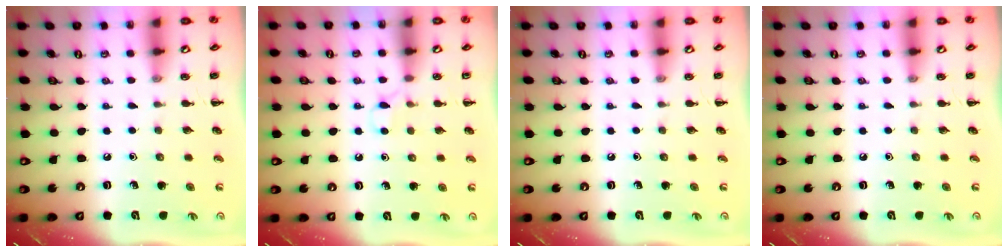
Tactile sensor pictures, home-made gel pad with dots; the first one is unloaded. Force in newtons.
{"total": 3.5, "press": 3.3, "slide": 1.1}
{"total": 0.0}
{"total": 0.0}